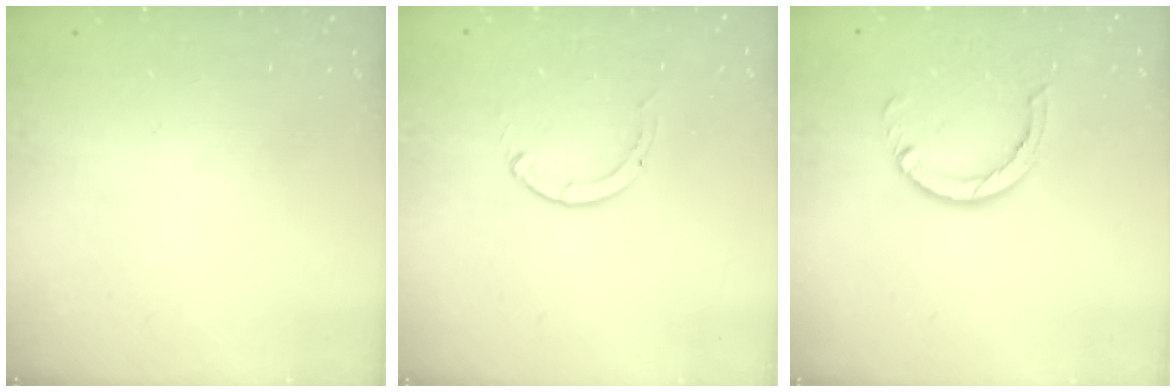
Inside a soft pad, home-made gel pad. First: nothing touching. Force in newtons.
{"total": 0.0}
{"total": 5.2, "press": 5.2, "slide": 0.4}